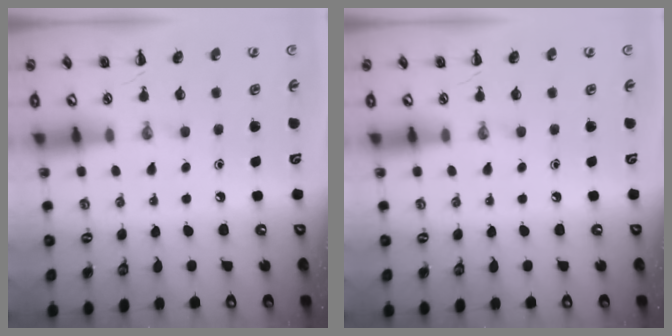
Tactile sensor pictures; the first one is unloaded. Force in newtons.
{"total": 0.0}